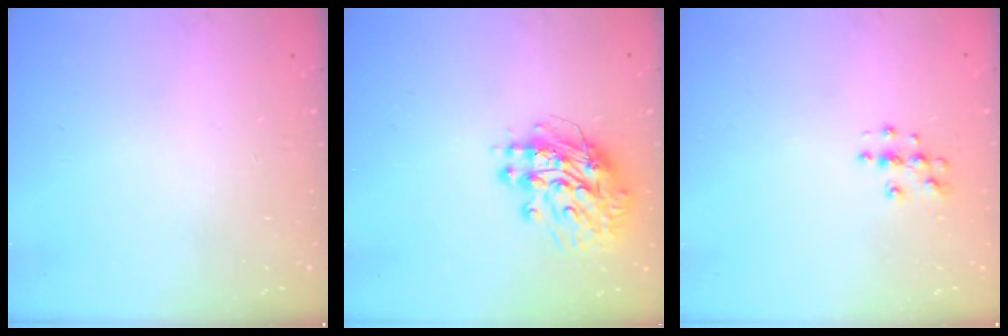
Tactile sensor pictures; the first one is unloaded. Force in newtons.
{"total": 12.5, "press": 12.4, "slide": 1.2}
{"total": 3.8, "press": 3.8, "slide": 0.3}